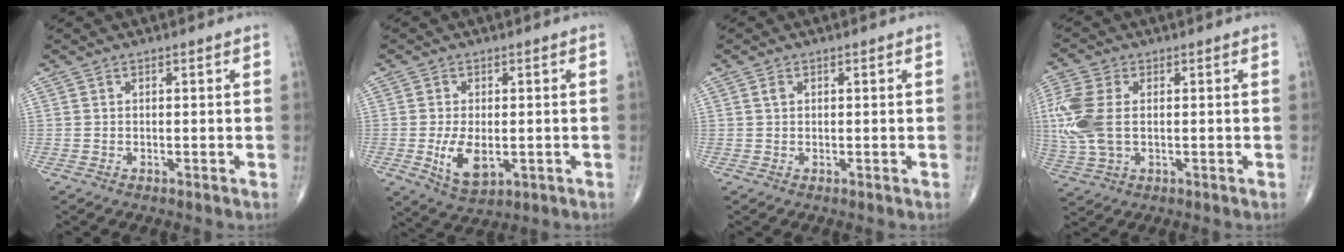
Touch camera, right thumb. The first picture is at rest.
{"total": 7.1, "force": [-1.3, 3.8, 5.8], "torque": [-0.101, -0.014, -0.014]}
{"total": 1.0, "force": [0.3, 0.7, 0.6], "torque": [-0.010, 0.001, 0.006]}
{"total": 10.9, "force": [0.6, 6.5, 8.7], "torque": [-0.232, 0.007, 0.015]}